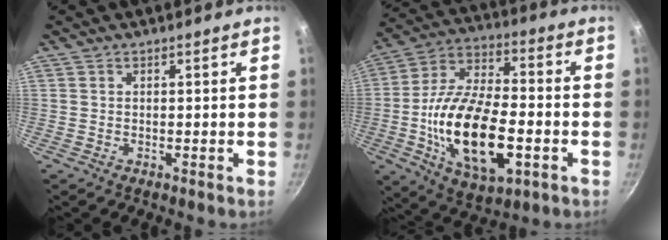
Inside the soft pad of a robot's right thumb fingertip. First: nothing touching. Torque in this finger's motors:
{"motor_torque": [-0.37, 1.75, 2.06, -0.70, 0.74]}